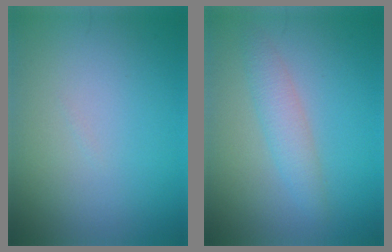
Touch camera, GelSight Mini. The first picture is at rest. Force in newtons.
{"total": 2.4, "press": 2.4, "slide": 0.0}